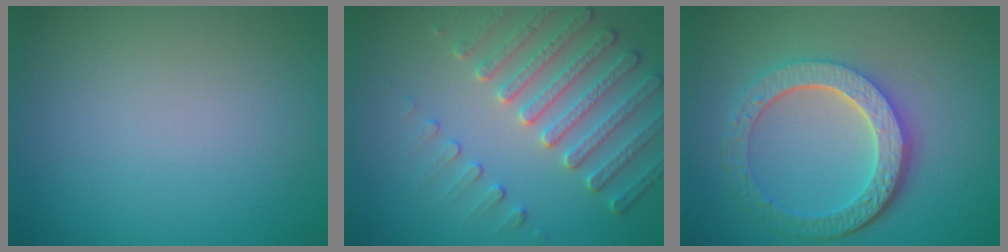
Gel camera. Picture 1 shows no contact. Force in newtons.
{"total": 5.0, "press": 4.5, "slide": 2.0}
{"total": 6.3, "press": 4.6, "slide": 4.2}